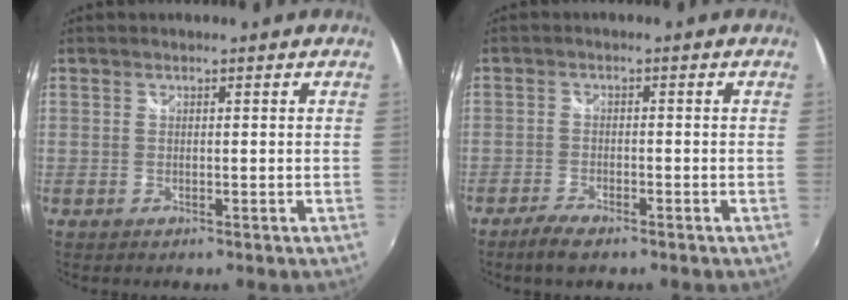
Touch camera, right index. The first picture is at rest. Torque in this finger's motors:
{"motor_torque": [0.26, -0.23, 0.11, 0.03]}